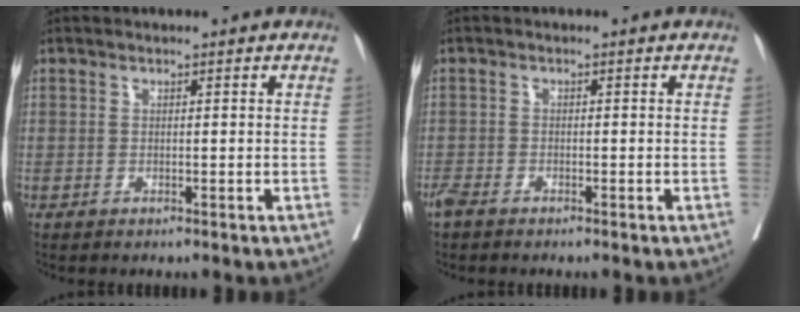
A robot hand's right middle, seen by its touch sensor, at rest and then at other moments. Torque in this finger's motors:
{"motor_torque": [0.19, -0.18, 0.14, 0.06]}